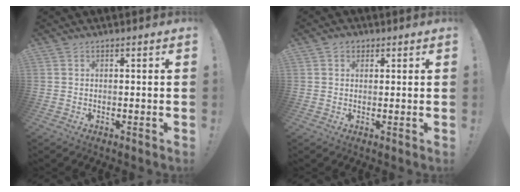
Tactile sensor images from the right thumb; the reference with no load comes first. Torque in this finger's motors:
{"motor_torque": [-0.15, 0.22, -0.01, -0.11, 0.00]}